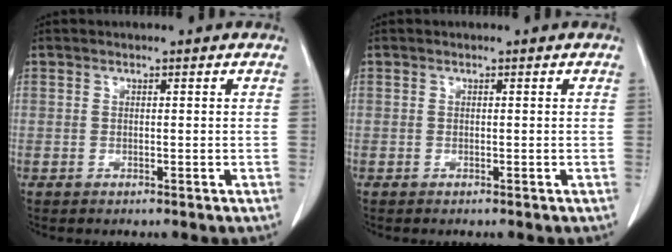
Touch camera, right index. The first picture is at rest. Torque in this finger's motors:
{"motor_torque": [0.07, -0.06, 0.02, 0.01]}